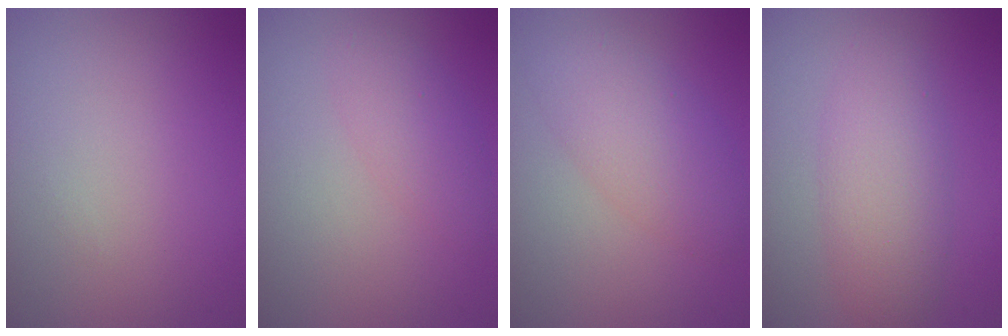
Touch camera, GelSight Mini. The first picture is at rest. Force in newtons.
{"total": 2.2, "press": 2.2, "slide": 0.0}
{"total": 4.1, "press": 4.1, "slide": 0.1}
{"total": 4.2, "press": 4.2, "slide": 0.0}